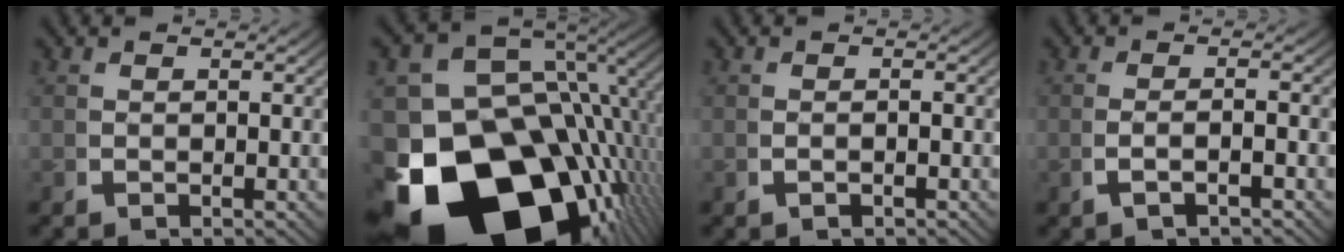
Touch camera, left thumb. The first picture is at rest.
{"total": 28.9, "force": [-9.9, 19.1, 19.3], "torque": [-0.358, -0.117, -0.113]}
{"total": 0.7, "force": [-0.5, 0.2, 0.5], "torque": [-0.013, 0.000, -0.006]}
{"total": 1.9, "force": [-0.8, 0.3, 1.7], "torque": [-0.045, 0.002, -0.012]}